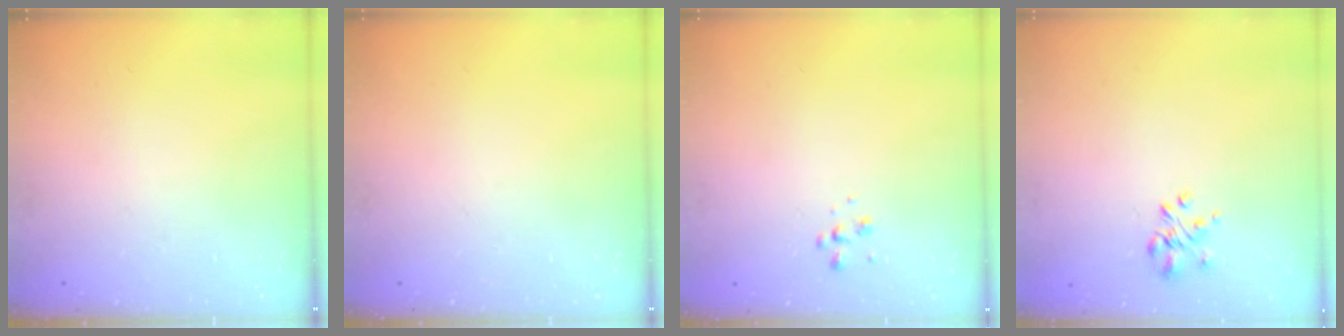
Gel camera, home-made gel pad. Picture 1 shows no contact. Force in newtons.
{"total": 0.0}
{"total": 0.5, "press": 0.5, "slide": 0.0}
{"total": 3.2, "press": 3.1, "slide": 1.0}